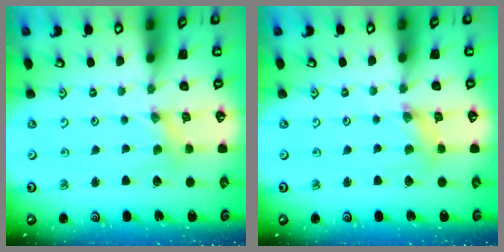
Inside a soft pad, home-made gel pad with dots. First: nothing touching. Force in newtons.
{"total": 2.7, "press": 2.6, "slide": 0.4}